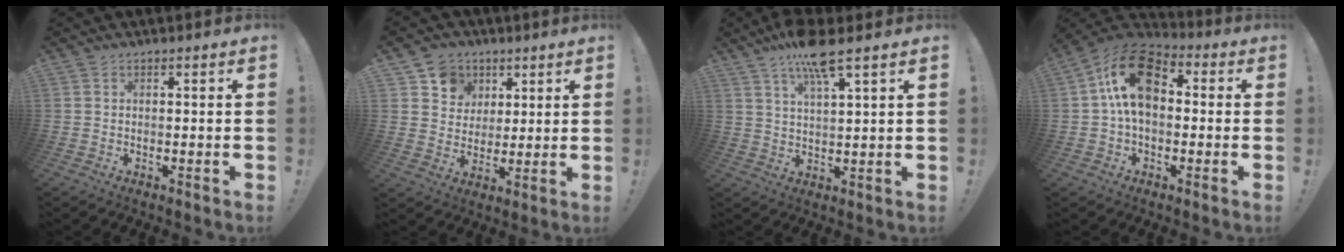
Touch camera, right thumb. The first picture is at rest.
{"total": 8.9, "force": [4.2, 7.7, 1.5], "torque": [-0.023, -0.032, 0.084]}
{"total": 9.7, "force": [6.7, 1.6, 6.8], "torque": [-0.119, -0.034, 0.114]}
{"total": 16.8, "force": [2.9, 10.8, 12.5], "torque": [-0.219, 0.018, 0.054]}